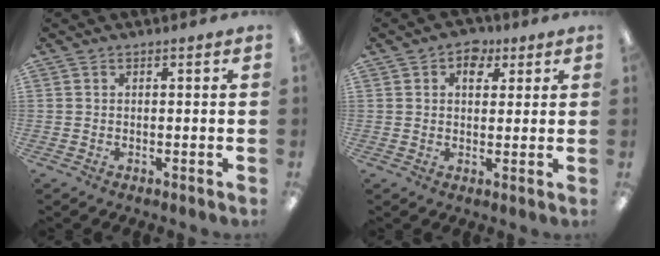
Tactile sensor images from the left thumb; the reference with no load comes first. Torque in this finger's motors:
{"motor_torque": [-0.15, -0.13, 0.01, 0.00, 0.07]}